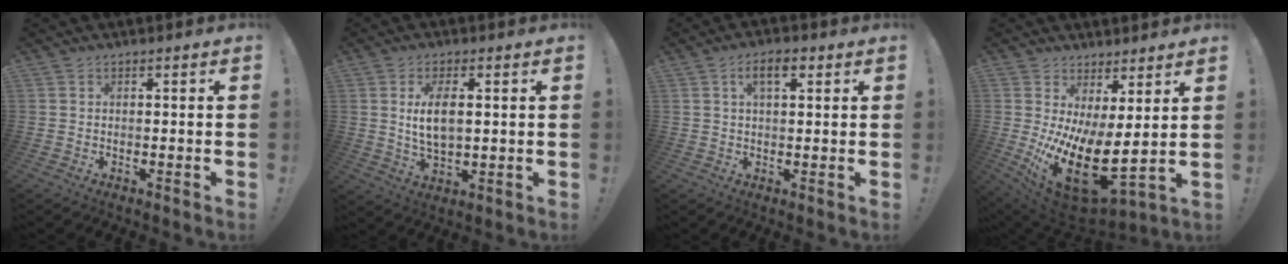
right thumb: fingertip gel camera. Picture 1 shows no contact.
{"total": 7.7, "force": [1.4, 3.7, 6.6], "torque": [-0.106, -0.009, 0.017]}
{"total": 5.5, "force": [2.2, 2.3, 4.4], "torque": [-0.071, 0.002, 0.035]}
{"total": 15.9, "force": [-0.4, 5.8, 14.8], "torque": [-0.255, -0.040, 0.002]}